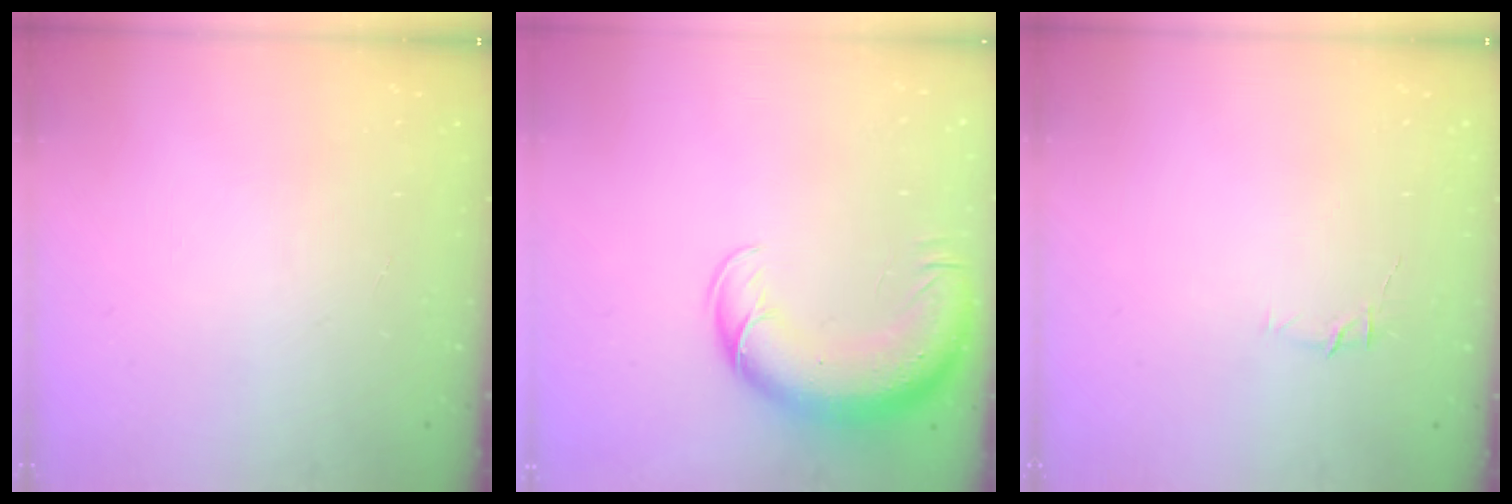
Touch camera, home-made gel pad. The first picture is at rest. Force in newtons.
{"total": 13.5, "press": 13.1, "slide": 3.3}
{"total": 4.5, "press": 4.4, "slide": 1.0}